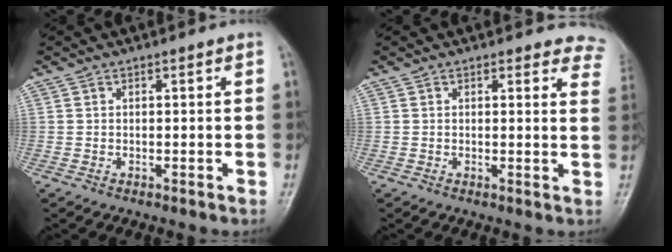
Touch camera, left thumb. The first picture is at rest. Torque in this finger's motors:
{"motor_torque": [0.04, -0.27, -0.33, -0.15, 0.03]}